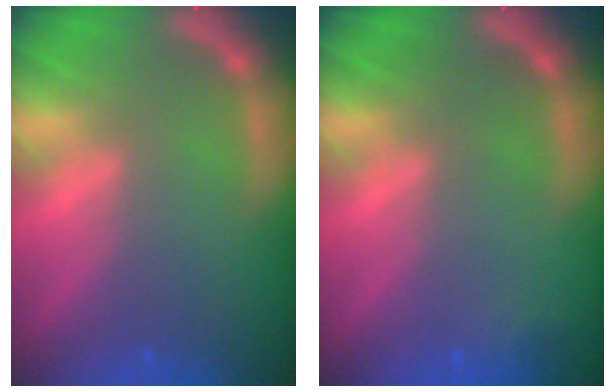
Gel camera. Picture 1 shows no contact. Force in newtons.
{"total": 0.9}